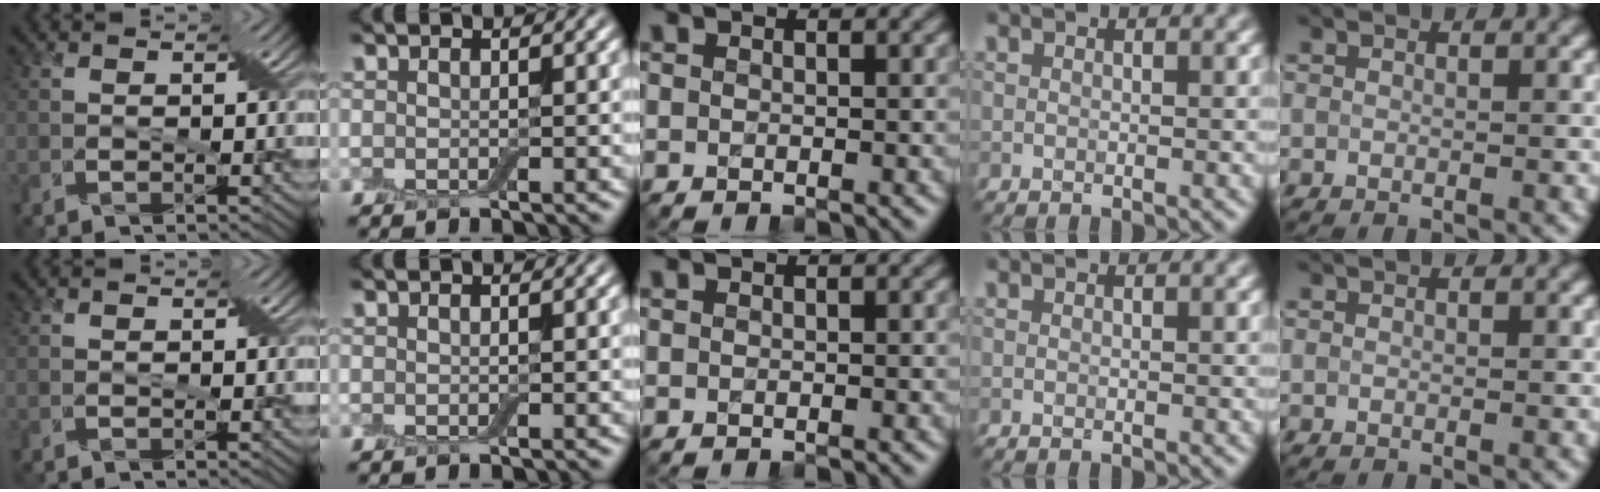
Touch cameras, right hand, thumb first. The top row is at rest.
{}